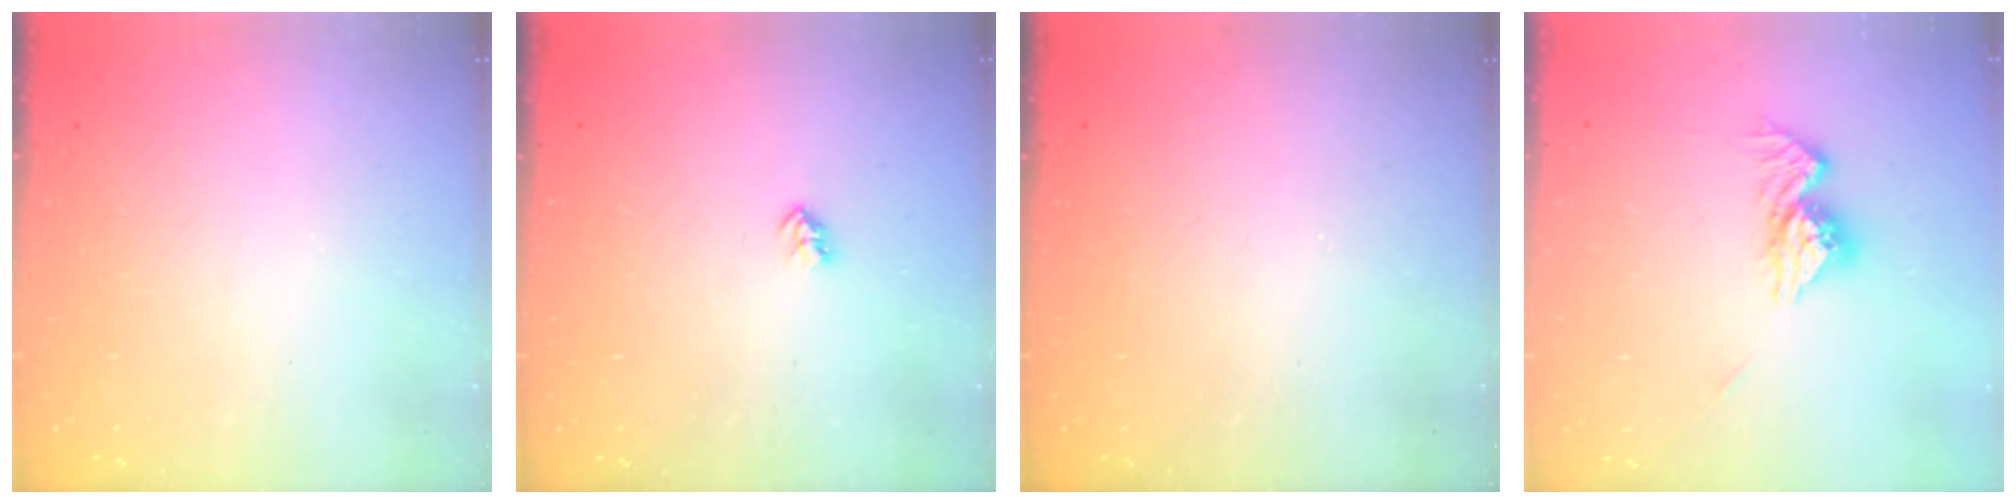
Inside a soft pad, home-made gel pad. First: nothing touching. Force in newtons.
{"total": 2.6, "press": 2.6, "slide": 0.4}
{"total": 0.0}
{"total": 10.7, "press": 10.6, "slide": 0.9}